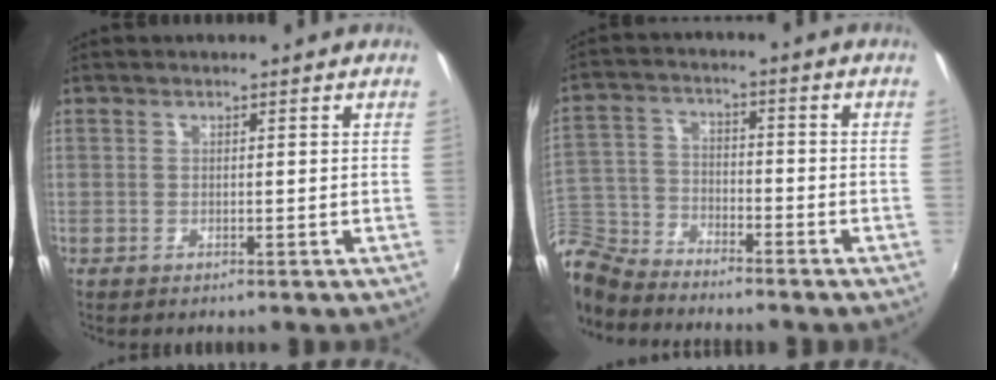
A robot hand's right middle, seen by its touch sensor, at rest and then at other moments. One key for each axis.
{"total": 11.4, "fx": -9.7, "fy": 4.8, "fz": 3.7, "tx": -0.100, "ty": -0.001, "tz": -0.189}